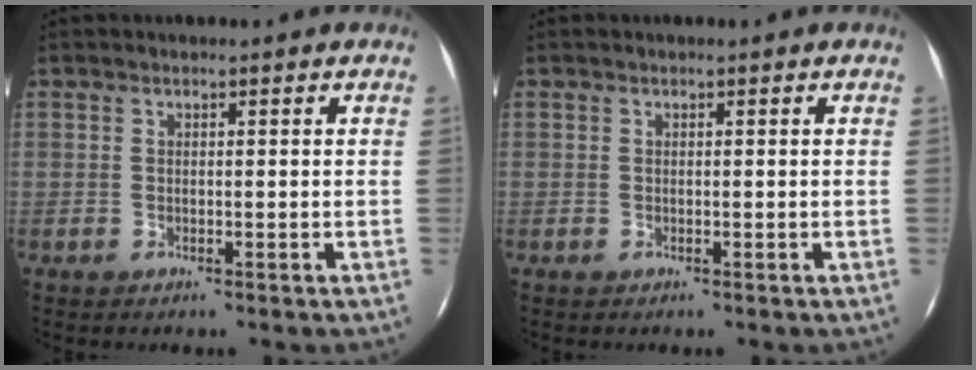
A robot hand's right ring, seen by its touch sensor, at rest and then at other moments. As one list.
[{"total": 0.0}]